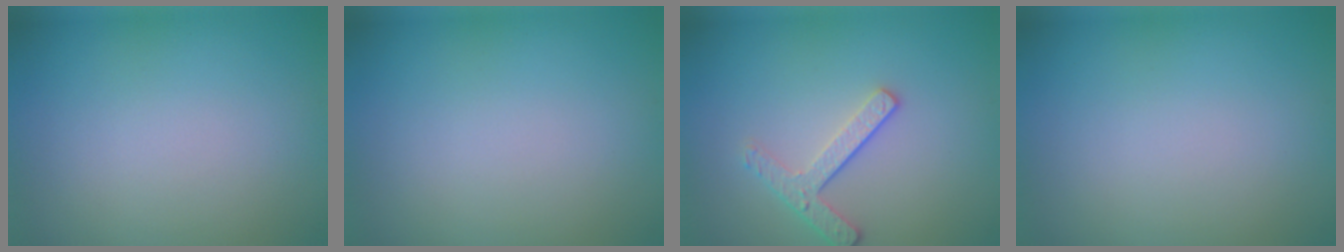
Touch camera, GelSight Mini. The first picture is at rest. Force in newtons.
{"total": 0.0}
{"total": 2.6, "press": 2.2, "slide": 1.3}
{"total": 0.0}